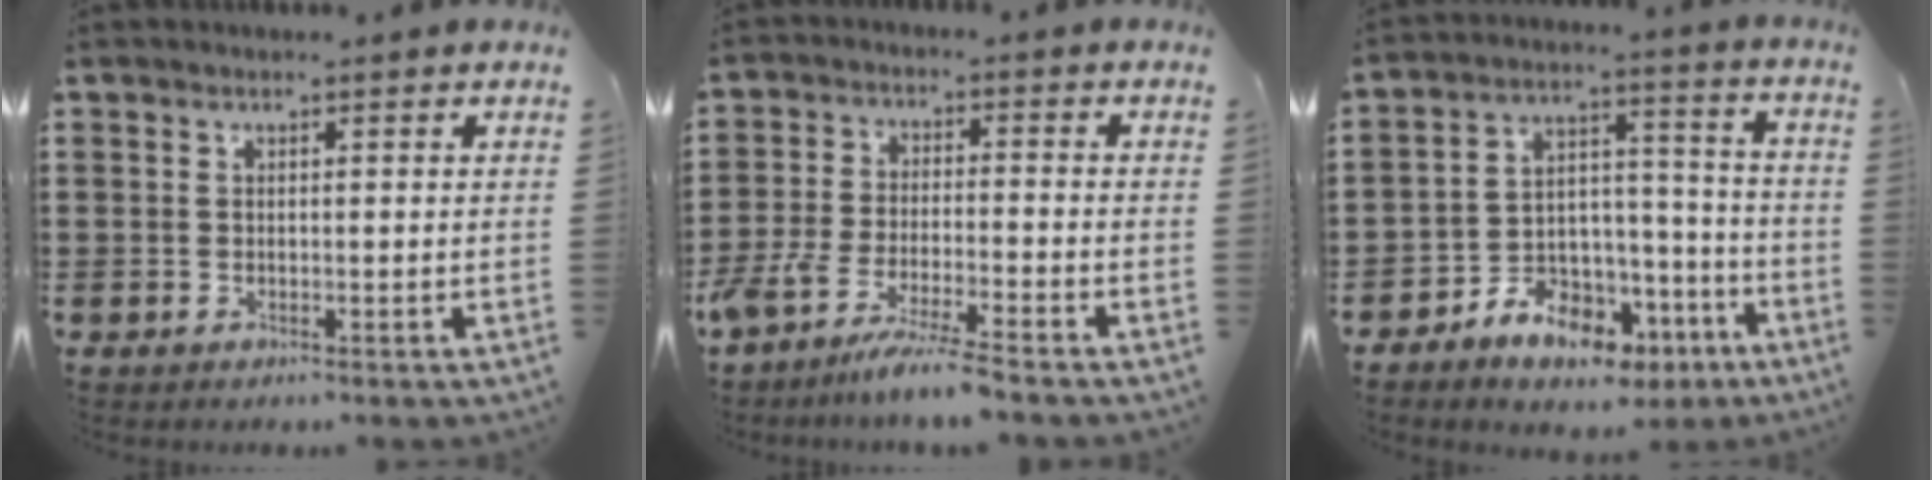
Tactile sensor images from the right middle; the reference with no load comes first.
{"total": 6.9, "force": [-6.4, -0.6, 2.6], "torque": [-0.064, -0.018, -0.127]}
{"total": 8.0, "force": [-6.2, 4.3, 2.8], "torque": [-0.047, 0.031, -0.112]}